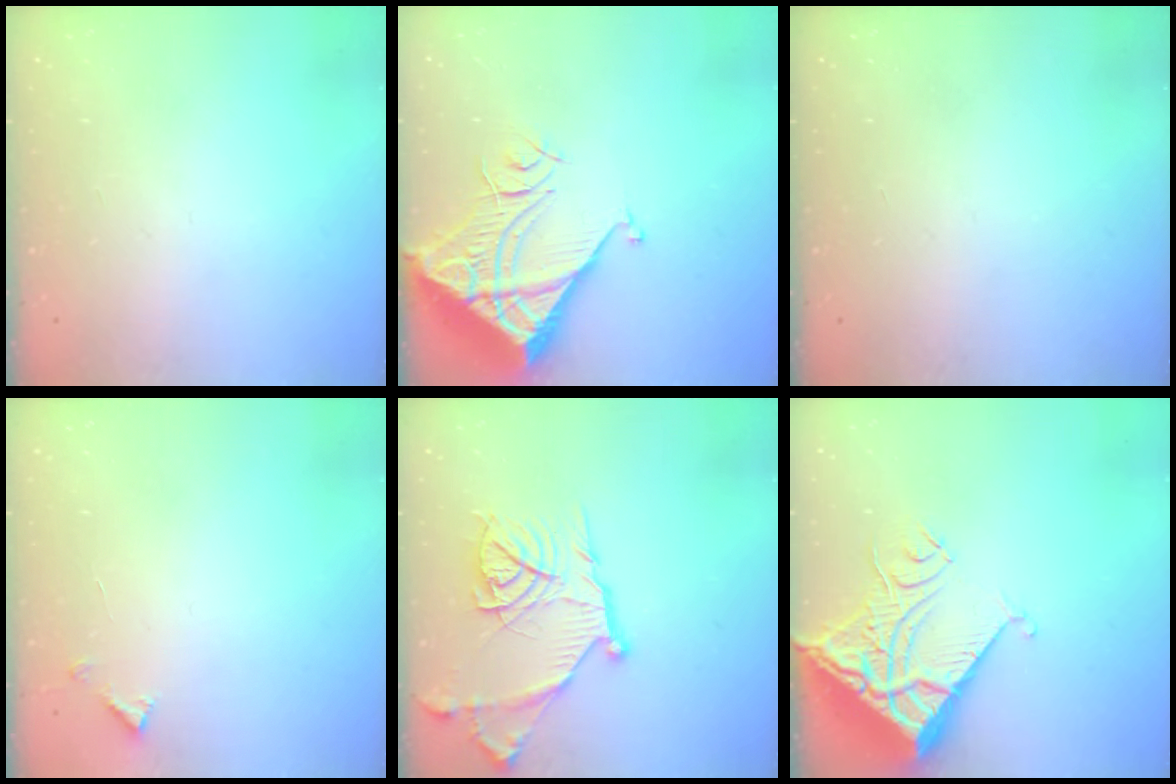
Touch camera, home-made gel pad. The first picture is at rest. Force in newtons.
{"total": 10.3, "press": 10.3, "slide": 1.3}
{"total": 0.0}
{"total": 4.3, "press": 4.2, "slide": 0.3}
{"total": 17.5, "press": 17.4, "slide": 1.6}
{"total": 11.2, "press": 11.1, "slide": 1.5}